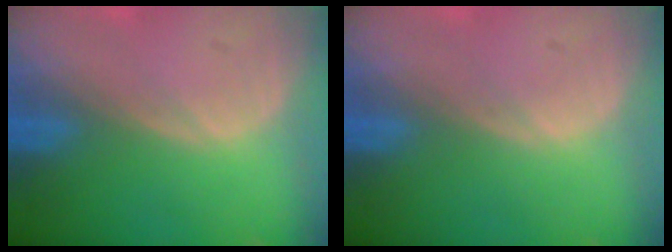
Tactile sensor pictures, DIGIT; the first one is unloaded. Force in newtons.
{"total": 0.0}